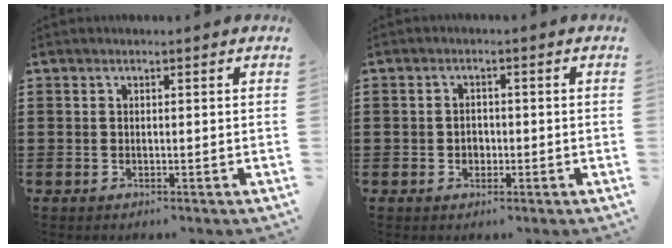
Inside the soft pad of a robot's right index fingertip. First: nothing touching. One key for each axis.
{"total": 1.7, "fx": -0.4, "fy": 1.5, "fz": 0.7, "tx": -0.018, "ty": 0.006, "tz": -0.010}